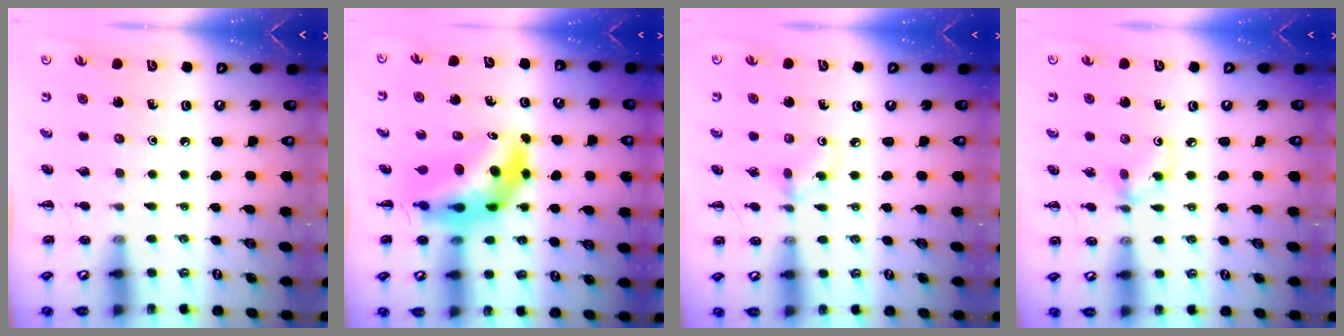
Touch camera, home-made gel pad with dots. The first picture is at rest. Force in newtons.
{"total": 8.0, "press": 7.5, "slide": 2.8}
{"total": 3.6, "press": 3.4, "slide": 1.4}
{"total": 4.6, "press": 4.5, "slide": 0.5}